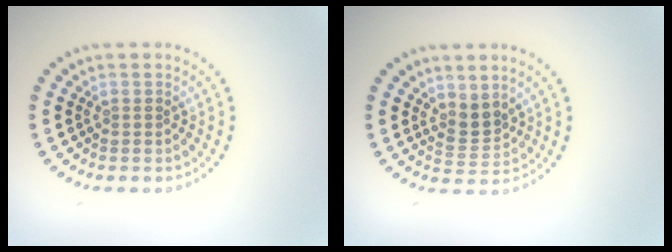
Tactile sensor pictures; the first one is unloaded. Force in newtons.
{"total": 2.3, "press": 1.6, "slide": 1.5}